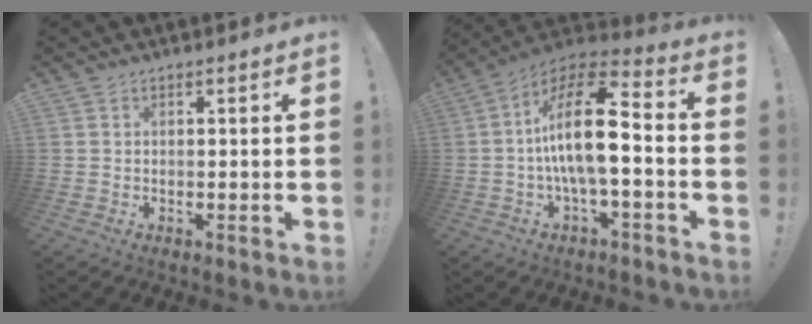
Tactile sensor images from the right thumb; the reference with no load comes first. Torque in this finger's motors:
{"motor_torque": [0.29, 0.75, 1.68, -0.36, 0.14]}